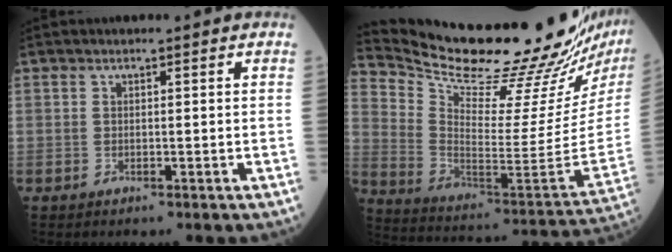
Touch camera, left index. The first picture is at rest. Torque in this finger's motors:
{"motor_torque": [-0.21, -0.30, 0.23, 0.02]}